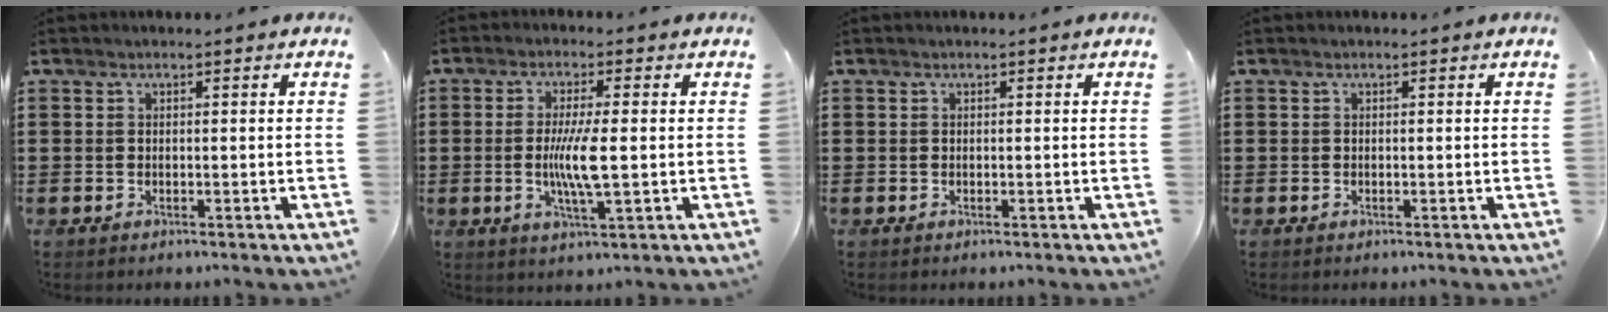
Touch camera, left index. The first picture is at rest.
{"total": 6.6, "force": [-0.2, 1.0, 6.5], "torque": [-0.129, -0.007, -0.011]}
{"total": 0.0}
{"total": 0.0}